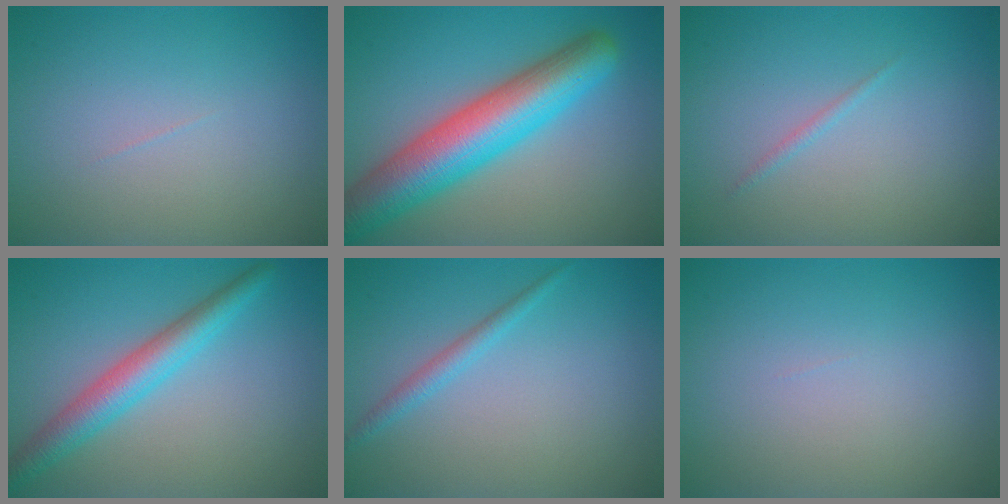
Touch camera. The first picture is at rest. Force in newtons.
{"total": 9.4, "press": 9.4, "slide": 0.3}
{"total": 0.6, "press": 0.6, "slide": 0.1}
{"total": 4.2, "press": 4.2, "slide": 0.1}
{"total": 1.5, "press": 1.5, "slide": 0.1}
{"total": 0.0}